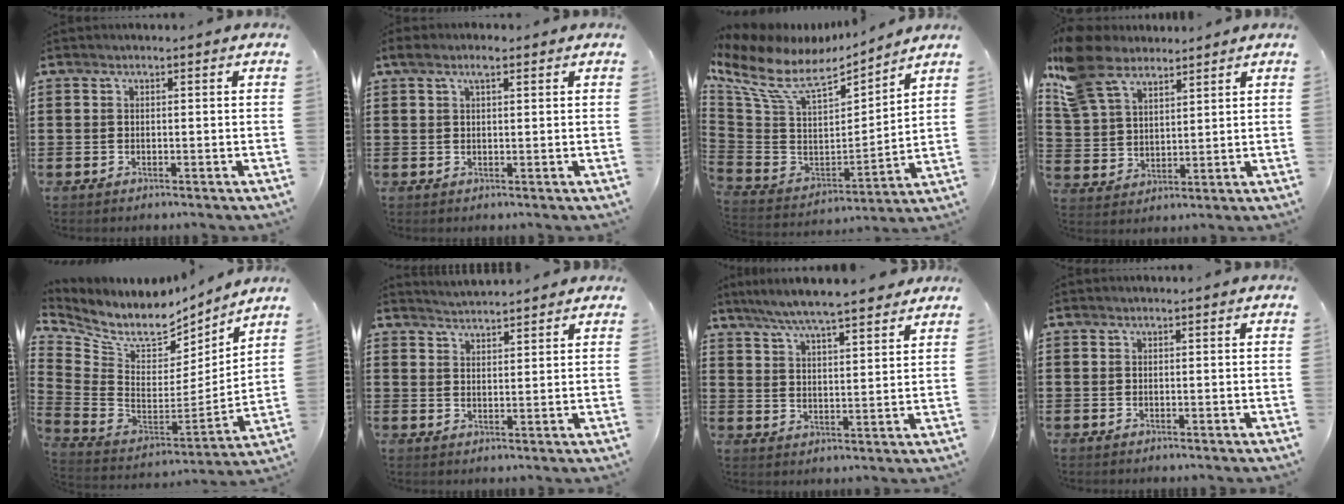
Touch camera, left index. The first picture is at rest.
{"total": 2.8, "force": [1.6, 0.9, 2.1], "torque": [-0.044, 0.006, 0.028]}
{"total": 11.4, "force": [7.9, 4.6, 6.8], "torque": [-0.170, -0.050, 0.137]}
{"total": 9.9, "force": [7.5, 4.9, 4.3], "torque": [-0.123, -0.007, 0.144]}
{"total": 8.0, "force": [6.4, 3.7, 3.1], "torque": [-0.084, -0.060, 0.110]}
{"total": 2.8, "force": [2.8, 0.2, -0.3], "torque": [-0.004, -0.008, 0.051]}
{"total": 6.4, "force": [5.9, 0.2, 2.6], "torque": [-0.070, -0.021, 0.105]}
{"total": 0.0}